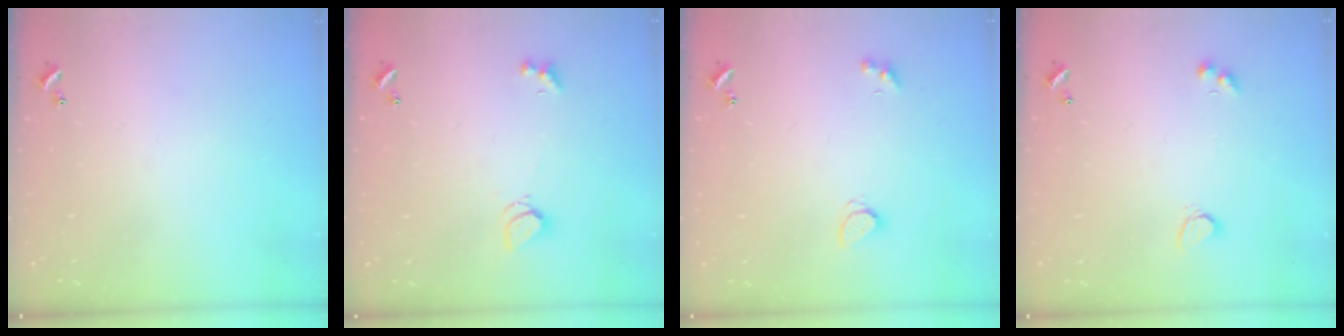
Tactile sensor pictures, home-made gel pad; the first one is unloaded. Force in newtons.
{"total": 2.0, "press": 1.9, "slide": 0.5}
{"total": 2.1, "press": 2.0, "slide": 0.4}
{"total": 3.3, "press": 2.8, "slide": 1.7}